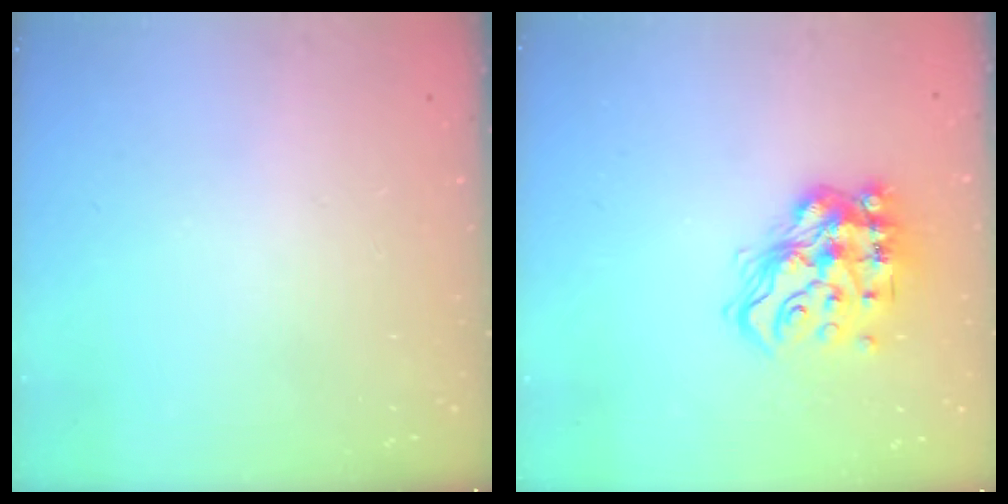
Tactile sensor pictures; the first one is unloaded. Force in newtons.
{"total": 15.8, "press": 15.7, "slide": 1.1}